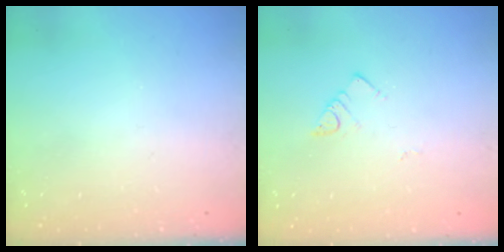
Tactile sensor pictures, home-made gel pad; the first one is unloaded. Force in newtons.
{"total": 2.9, "press": 2.9, "slide": 0.3}